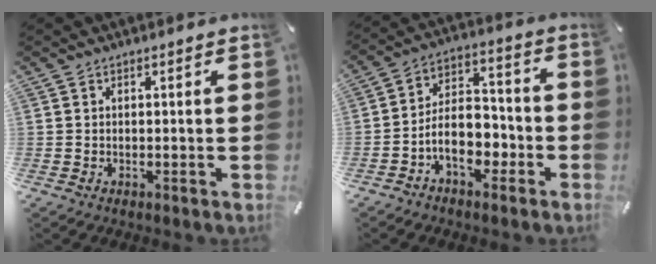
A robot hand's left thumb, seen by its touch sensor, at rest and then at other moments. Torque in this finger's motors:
{"motor_torque": [-0.81, 1.62, 0.92, 0.31, 0.23]}